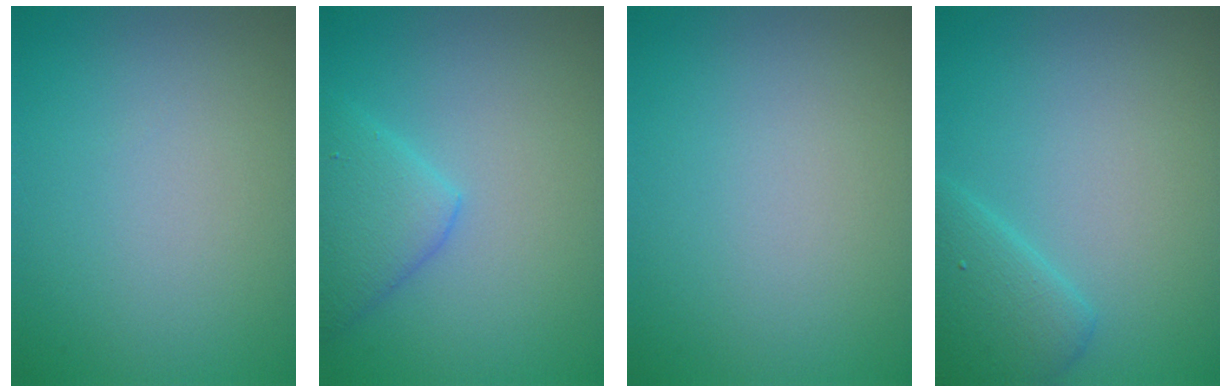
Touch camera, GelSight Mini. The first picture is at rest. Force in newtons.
{"total": 3.5, "press": 3.5, "slide": 0.3}
{"total": 0.0}
{"total": 2.9, "press": 2.9, "slide": 0.1}